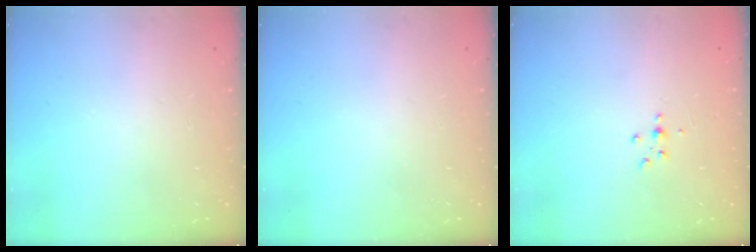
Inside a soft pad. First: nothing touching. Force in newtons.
{"total": 0.0}
{"total": 2.9, "press": 2.9, "slide": 0.4}